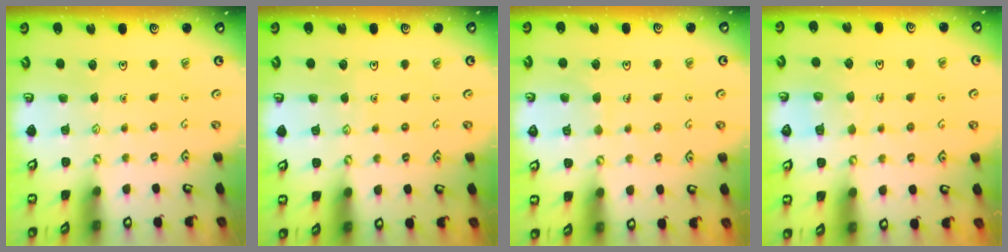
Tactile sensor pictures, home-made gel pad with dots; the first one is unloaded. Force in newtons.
{"total": 3.3, "press": 3.3, "slide": 0.2}
{"total": 5.9, "press": 5.9, "slide": 0.4}
{"total": 5.7, "press": 5.7, "slide": 0.5}